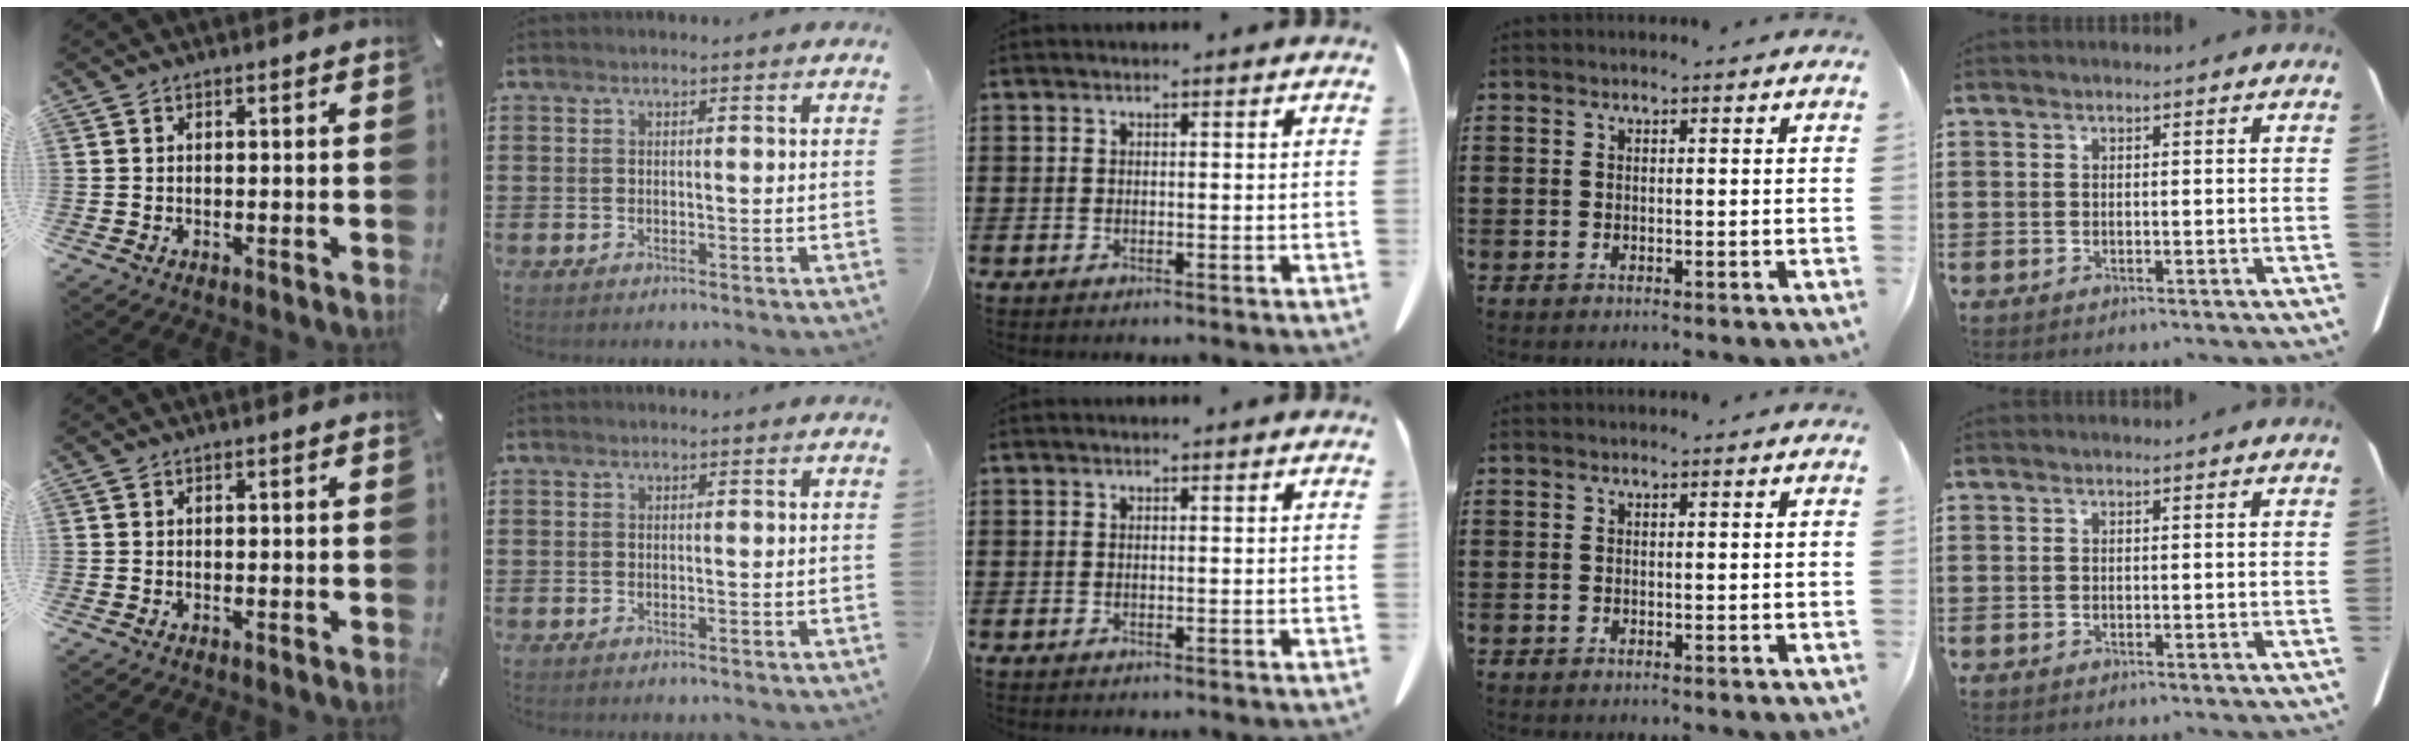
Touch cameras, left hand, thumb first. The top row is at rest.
{}